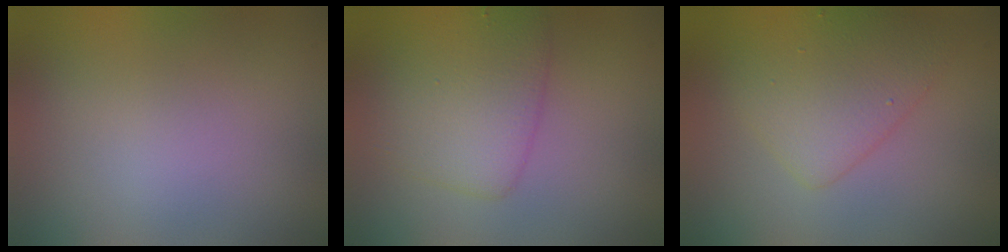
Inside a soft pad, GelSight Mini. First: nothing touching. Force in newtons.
{"total": 4.1, "press": 4.1, "slide": 0.1}
{"total": 3.8, "press": 3.8, "slide": 0.2}